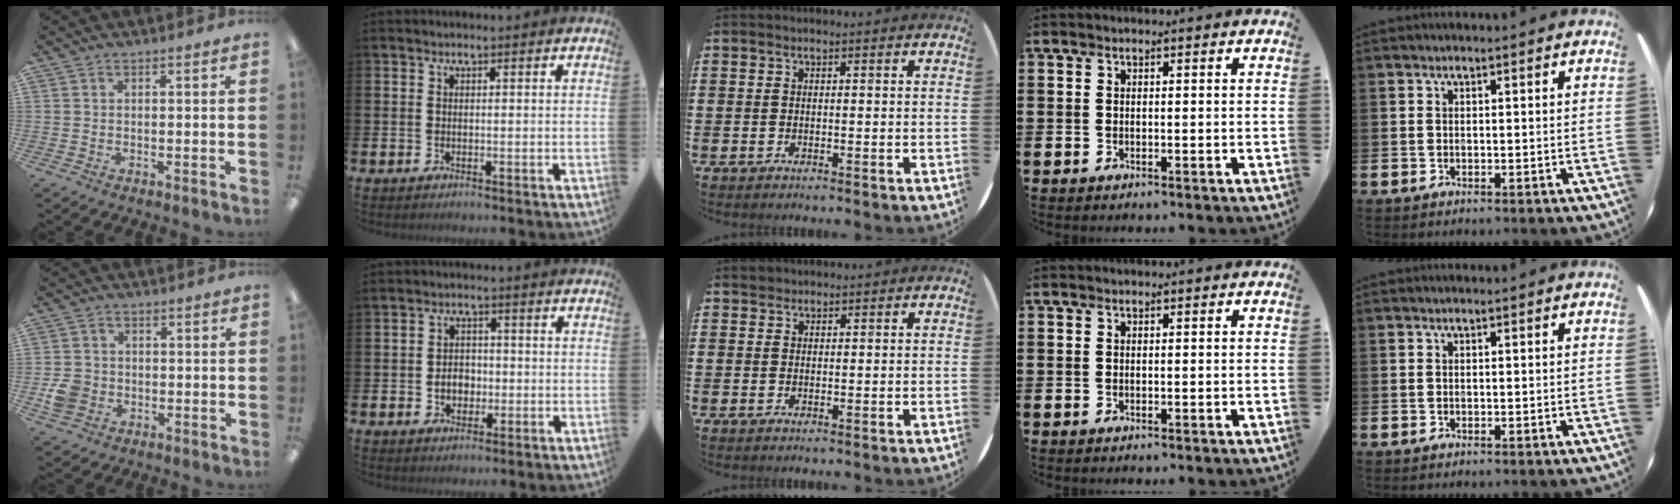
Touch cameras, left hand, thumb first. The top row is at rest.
{"thumb": {"total": 5.9, "force": [-1.3, 5.3, 2.2], "torque": [-0.028, 0.010, -0.021]}, "index": {"total": 3.4, "force": [-0.7, 2.8, 1.9], "torque": [-0.023, -0.002, -0.022]}, "middle": {"total": 0.9, "force": [0.8, 0.4, -0.2], "torque": [0.010, -0.001, 0.015]}}